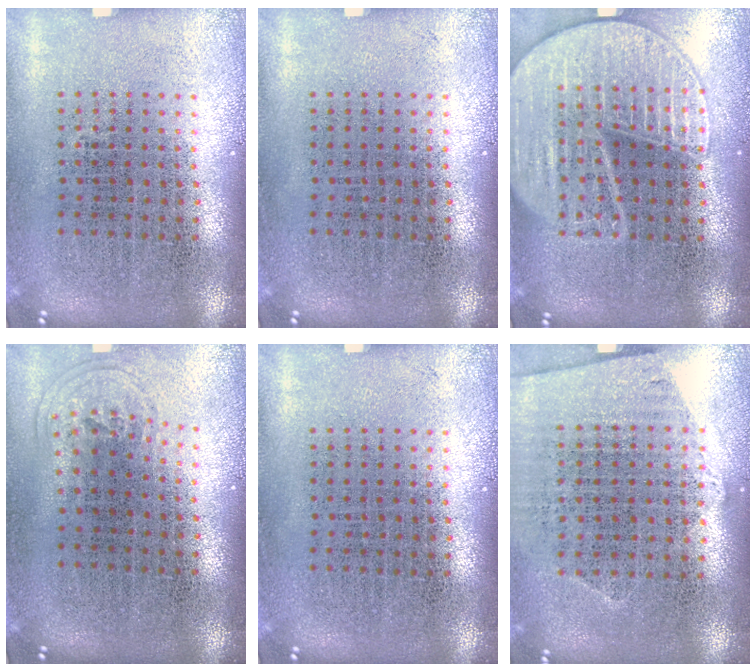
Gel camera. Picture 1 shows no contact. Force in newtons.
{"total": 0.0}
{"total": 2.7, "press": 2.7, "slide": 0.2}
{"total": 0.9, "press": 0.6, "slide": 0.6}
{"total": 0.0}
{"total": 0.9, "press": 0.7, "slide": 0.7}